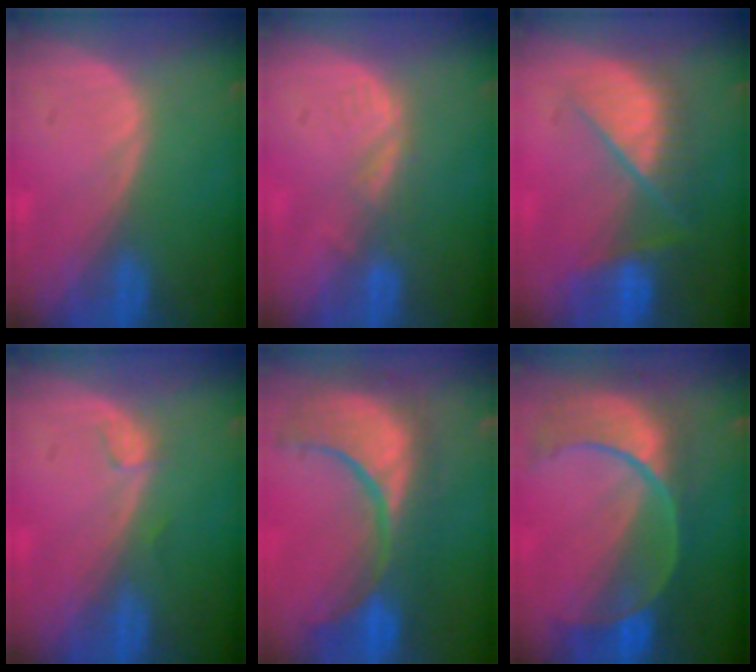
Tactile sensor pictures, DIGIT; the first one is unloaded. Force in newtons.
{"total": 2.8, "press": 2.2, "slide": 1.7}
{"total": 8.8, "press": 8.0, "slide": 3.8}
{"total": 1.1, "press": 1.1, "slide": 0.2}
{"total": 13.2, "press": 11.6, "slide": 6.2}
{"total": 11.2, "press": 9.3, "slide": 6.1}